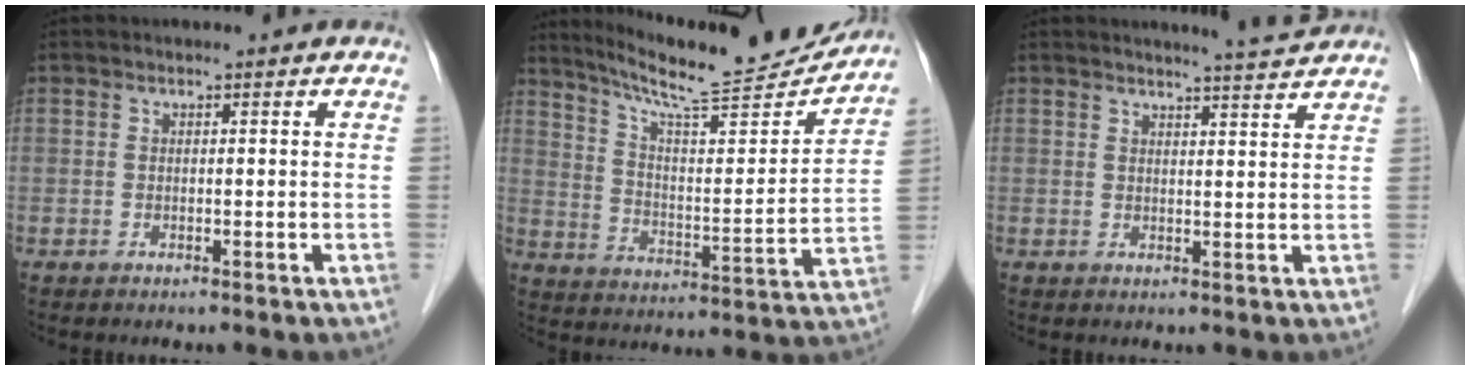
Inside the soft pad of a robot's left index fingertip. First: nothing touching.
{"total": 18.6, "force": [17.4, 1.0, 6.6], "torque": [-0.115, -0.036, 0.260]}
{"total": 3.6, "force": [3.5, -1.0, 0.4], "torque": [-0.015, -0.012, 0.046]}